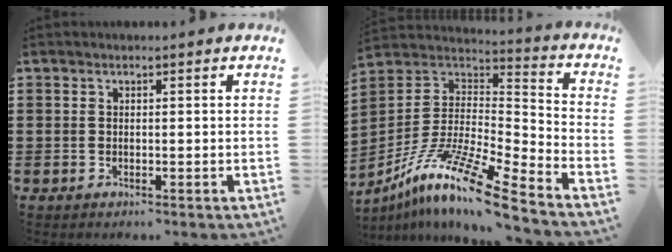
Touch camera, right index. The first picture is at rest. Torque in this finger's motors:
{"motor_torque": [1.14, 1.00, 0.43, 0.12]}